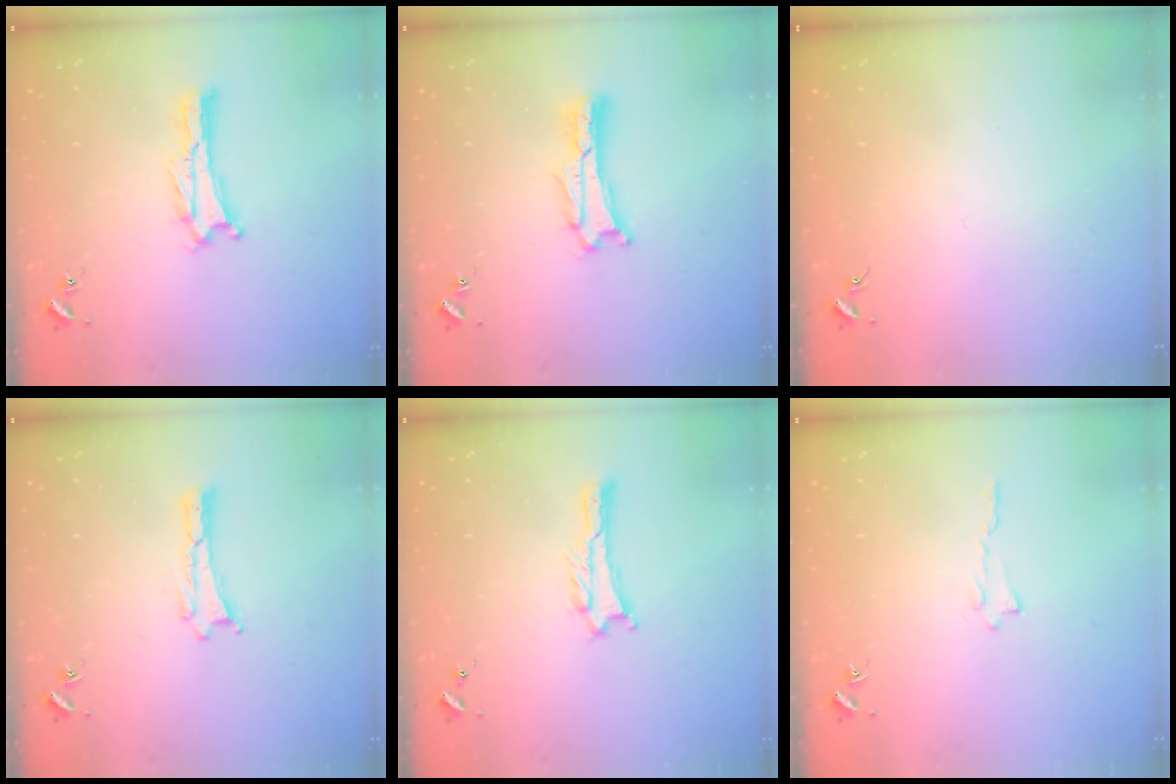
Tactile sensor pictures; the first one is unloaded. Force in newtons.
{"total": 1.7, "press": 1.7, "slide": 0.3}
{"total": 0.0}
{"total": 0.0}
{"total": 0.9, "press": 0.9, "slide": 0.1}
{"total": 0.0}